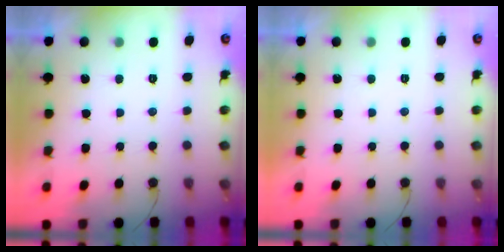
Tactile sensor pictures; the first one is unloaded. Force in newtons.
{"total": 2.0, "press": 2.0, "slide": 0.1}